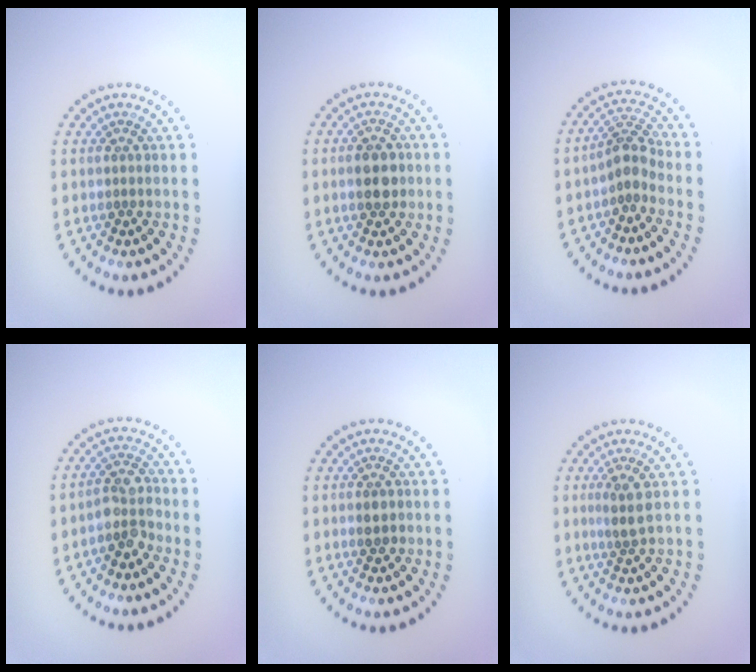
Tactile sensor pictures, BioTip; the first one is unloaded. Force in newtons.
{"total": 2.9, "press": 2.9, "slide": 0.1}
{"total": 2.6, "press": 2.0, "slide": 1.6}
{"total": 2.9, "press": 2.6, "slide": 1.2}
{"total": 1.4, "press": 1.4, "slide": 0.1}
{"total": 1.8, "press": 1.4, "slide": 1.2}